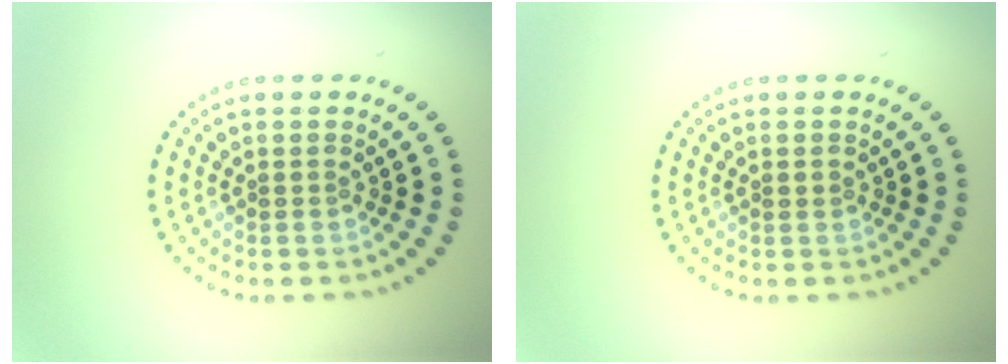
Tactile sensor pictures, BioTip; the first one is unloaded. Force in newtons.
{"total": 0.7, "press": 0.7, "slide": 0.1}